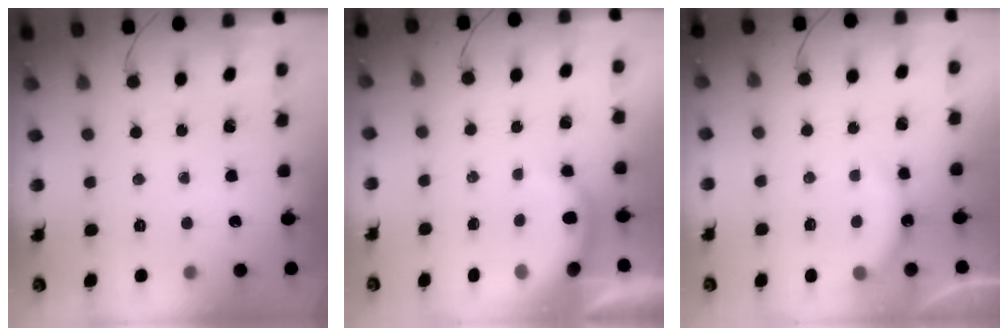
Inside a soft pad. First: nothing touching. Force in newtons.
{"total": 6.6, "press": 6.6, "slide": 0.1}
{"total": 6.2, "press": 6.2, "slide": 0.7}